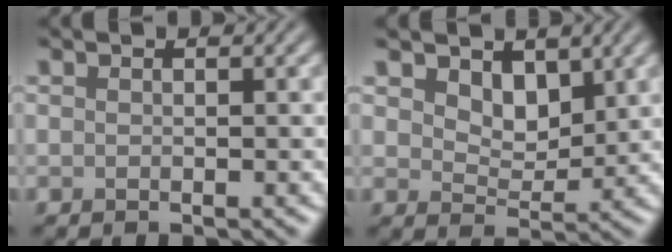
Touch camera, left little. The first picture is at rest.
{"total": 2.7, "force": [1.8, 1.6, 1.1], "torque": [-0.031, -0.011, 0.028]}